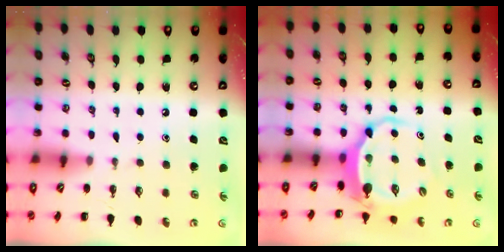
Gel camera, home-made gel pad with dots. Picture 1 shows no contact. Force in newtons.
{"total": 6.4, "press": 6.2, "slide": 1.3}